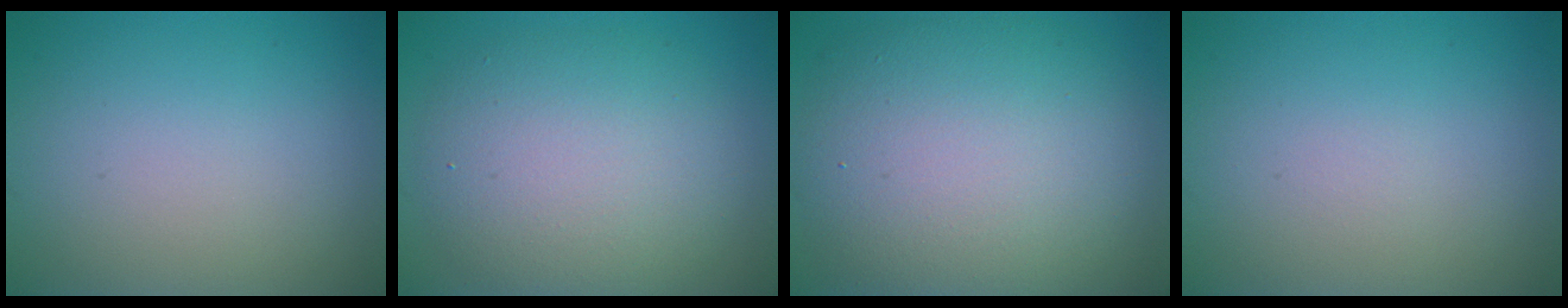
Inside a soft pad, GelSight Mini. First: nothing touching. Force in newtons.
{"total": 7.0, "press": 7.0, "slide": 0.4}
{"total": 11.0, "press": 11.0, "slide": 0.8}
{"total": 0.0}